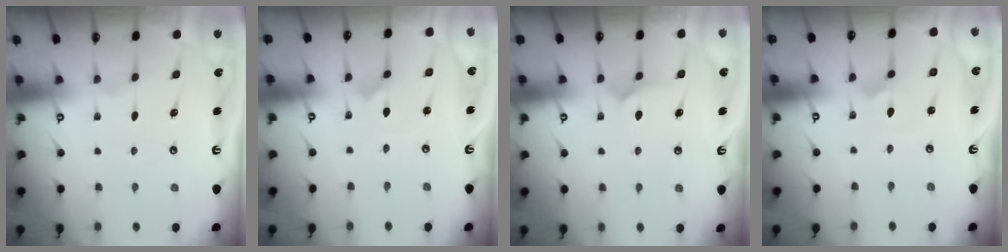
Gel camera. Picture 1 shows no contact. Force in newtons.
{"total": 0.0}
{"total": 6.4, "press": 6.4, "slide": 0.4}
{"total": 1.5, "press": 1.5, "slide": 0.0}